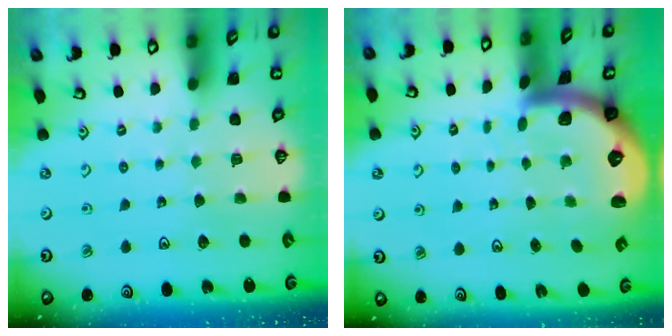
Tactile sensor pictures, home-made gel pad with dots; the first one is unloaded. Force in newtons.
{"total": 2.8, "press": 2.7, "slide": 0.6}